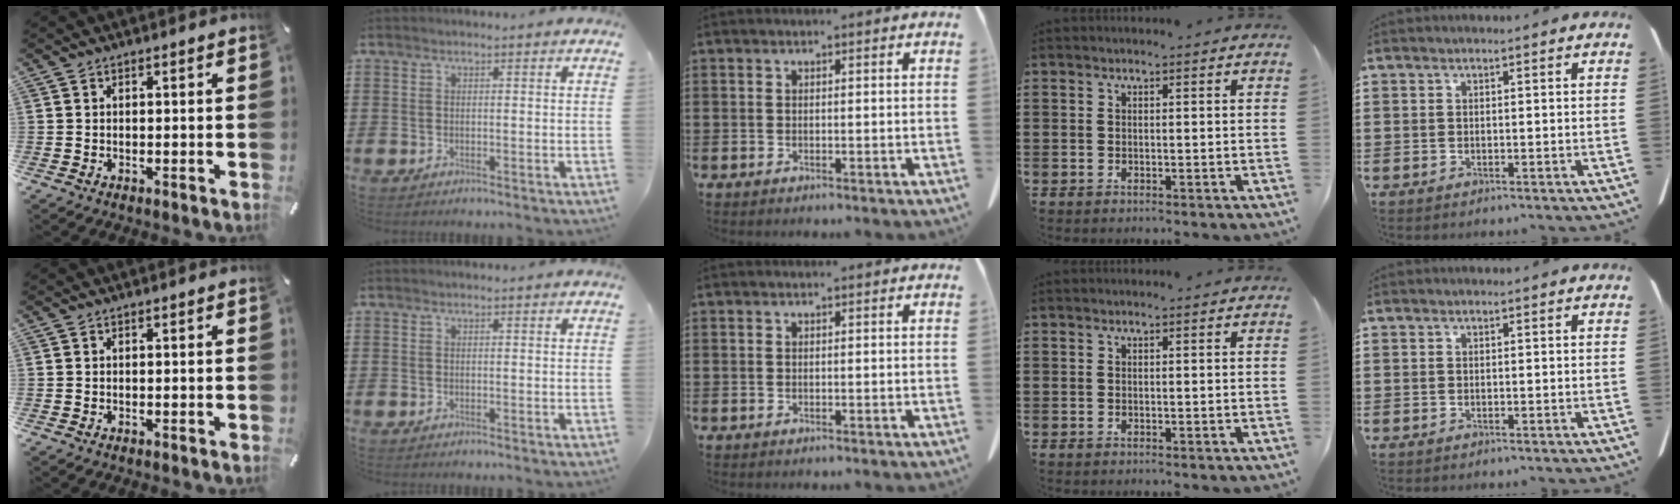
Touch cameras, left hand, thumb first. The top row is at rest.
{}